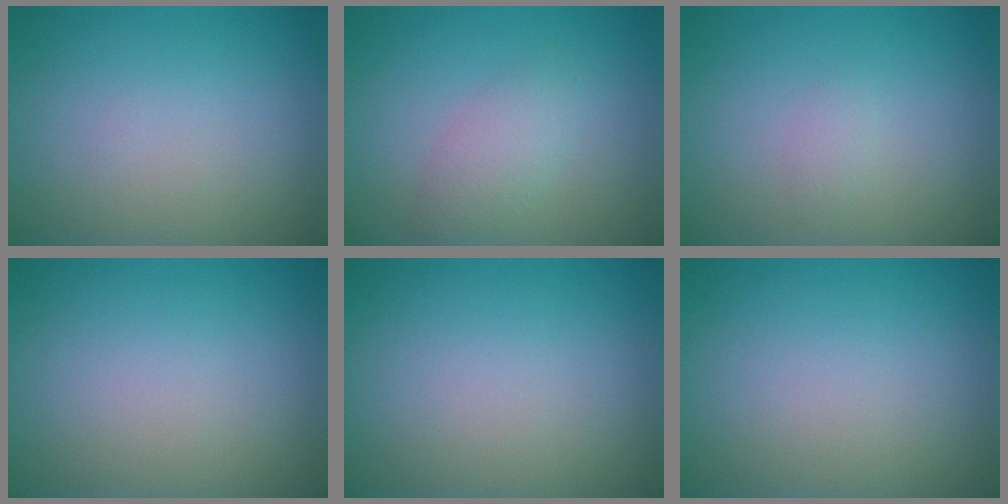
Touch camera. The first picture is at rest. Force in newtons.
{"total": 2.4, "press": 2.4, "slide": 0.2}
{"total": 0.8, "press": 0.8, "slide": 0.1}
{"total": 0.0}
{"total": 0.0}
{"total": 0.0}